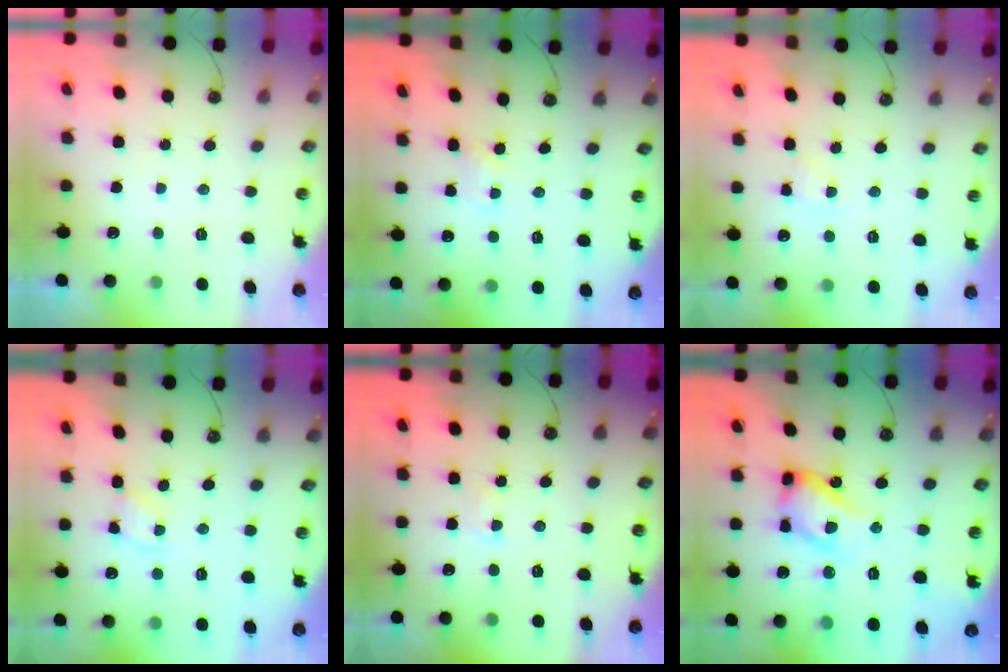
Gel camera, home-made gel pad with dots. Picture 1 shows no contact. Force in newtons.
{"total": 2.0, "press": 2.0, "slide": 0.2}
{"total": 1.1, "press": 1.0, "slide": 0.2}
{"total": 2.8, "press": 2.8, "slide": 0.4}
{"total": 1.7, "press": 1.6, "slide": 0.3}
{"total": 14.5, "press": 14.5, "slide": 0.7}